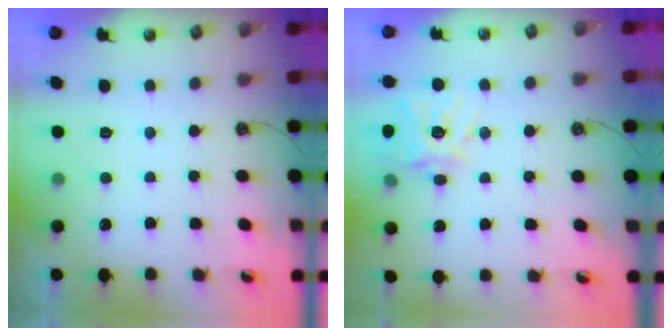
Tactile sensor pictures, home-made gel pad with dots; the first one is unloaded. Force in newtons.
{"total": 17.4, "press": 17.3, "slide": 1.9}